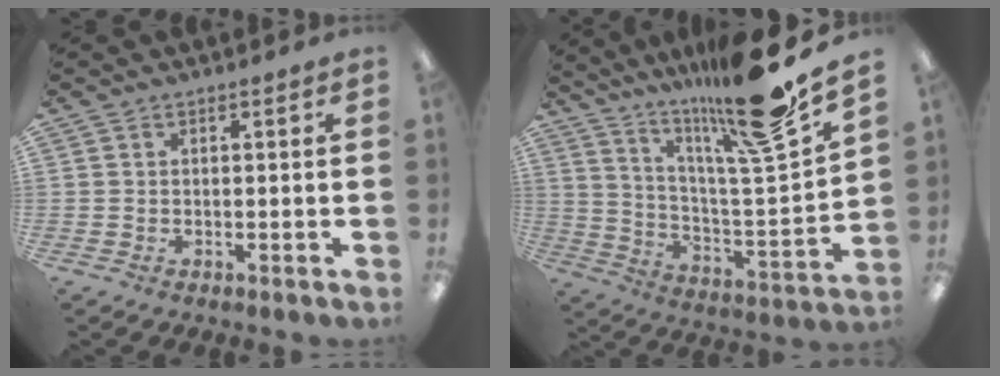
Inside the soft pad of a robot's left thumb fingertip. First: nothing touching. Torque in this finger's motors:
{"motor_torque": [2.56, 0.49, 1.40, -1.36, 0.39]}